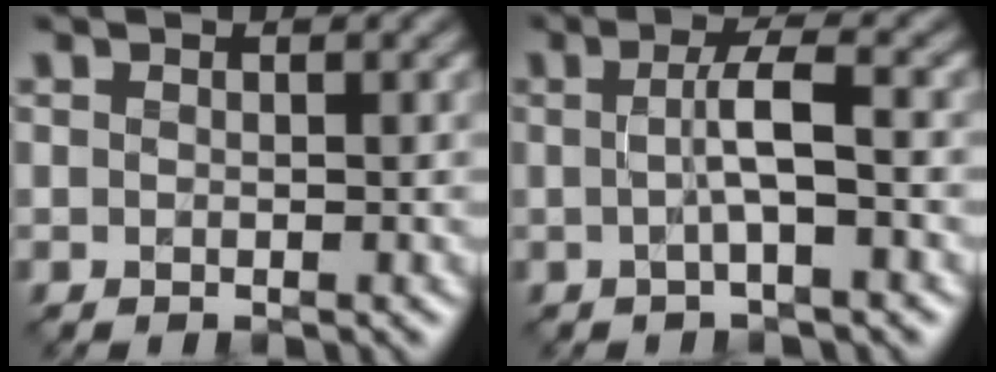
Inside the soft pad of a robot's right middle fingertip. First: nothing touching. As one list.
[{"total": 3.2, "force": [-0.1, 0.4, 3.2], "torque": [-0.059, 0.003, -0.005]}]